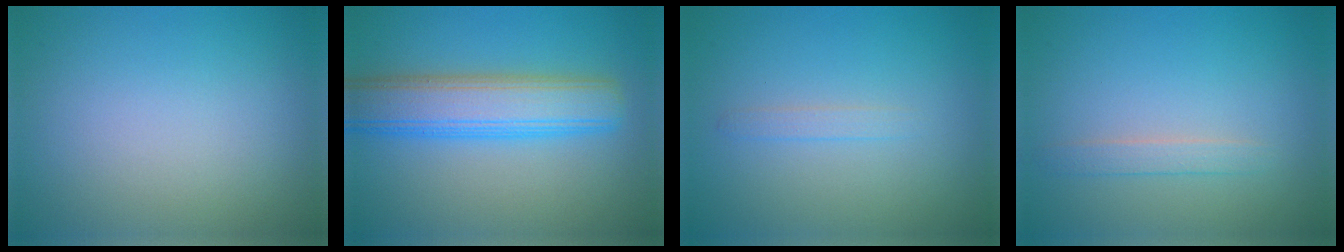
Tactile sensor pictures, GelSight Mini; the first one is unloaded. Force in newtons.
{"total": 6.8, "press": 6.8, "slide": 0.2}
{"total": 0.9, "press": 0.9, "slide": 0.1}
{"total": 1.3, "press": 1.3, "slide": 0.1}